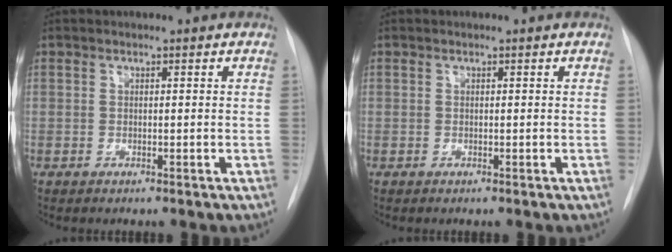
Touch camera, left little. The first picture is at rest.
{"total": 0.0}